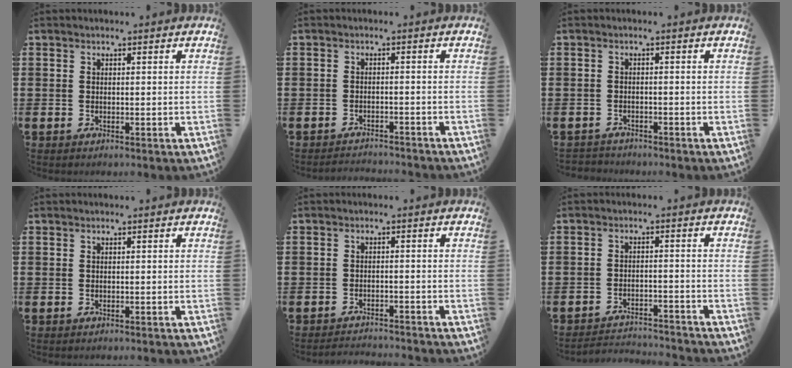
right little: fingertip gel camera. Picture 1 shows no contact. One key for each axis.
{"total": 1.8, "fx": -1.8, "fy": -0.1, "fz": -0.1, "tx": -0.003, "ty": 0.003, "tz": -0.038}
{"total": 1.2, "fx": -1.2, "fy": 0.2, "fz": -0.2, "tx": 0.000, "ty": 0.002, "tz": -0.027}
{"total": 0.0}
{"total": 2.0, "fx": -2.0, "fy": -0.1, "fz": -0.1, "tx": -0.003, "ty": 0.004, "tz": -0.043}
{"total": 2.8, "fx": -2.8, "fy": 0.1, "fz": -0.1, "tx": -0.005, "ty": 0.002, "tz": -0.062}